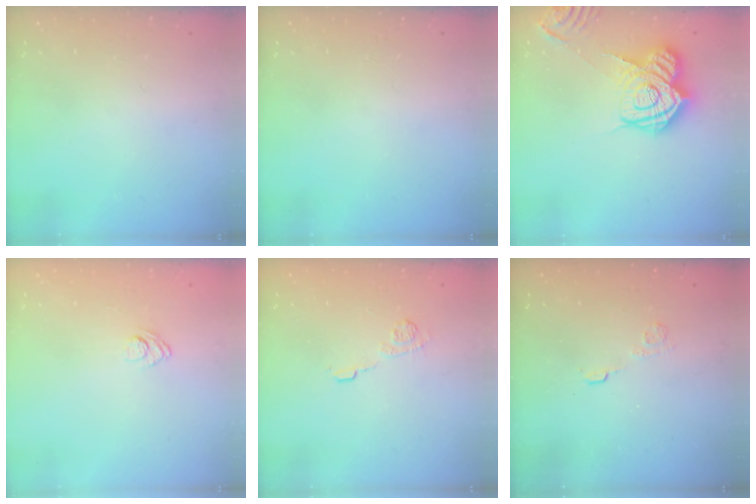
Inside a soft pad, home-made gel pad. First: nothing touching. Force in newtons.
{"total": 0.0}
{"total": 17.5, "press": 17.5, "slide": 1.3}
{"total": 3.8, "press": 3.5, "slide": 1.4}
{"total": 9.2, "press": 9.2, "slide": 0.8}
{"total": 2.7, "press": 2.3, "slide": 1.4}